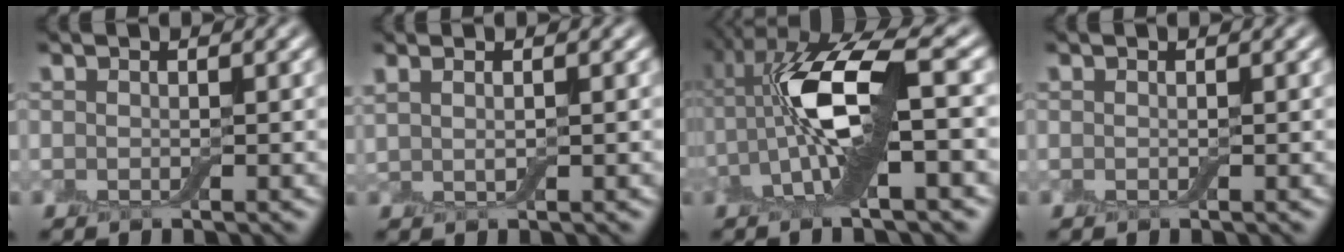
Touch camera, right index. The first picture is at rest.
{"total": 1.8, "force": [1.0, 0.8, 1.2], "torque": [-0.010, -0.001, 0.002]}
{"total": 9.6, "force": [-0.3, 3.2, 9.0], "torque": [-0.179, 0.017, -0.011]}
{"total": 0.0}